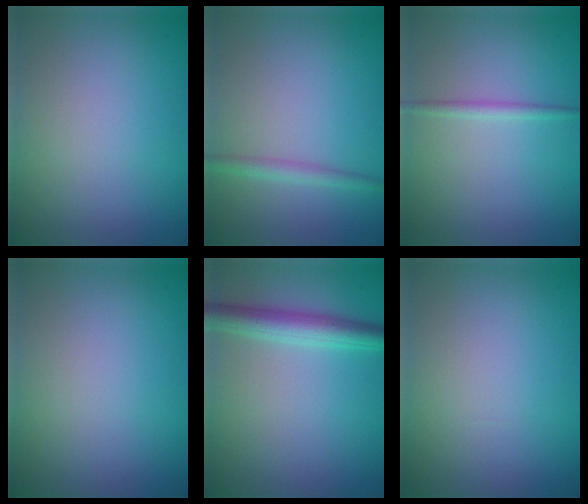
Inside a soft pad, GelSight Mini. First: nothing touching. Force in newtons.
{"total": 1.7, "press": 1.7, "slide": 0.0}
{"total": 1.1, "press": 1.1, "slide": 0.0}
{"total": 0.0}
{"total": 3.8, "press": 3.8, "slide": 0.1}
{"total": 0.0}